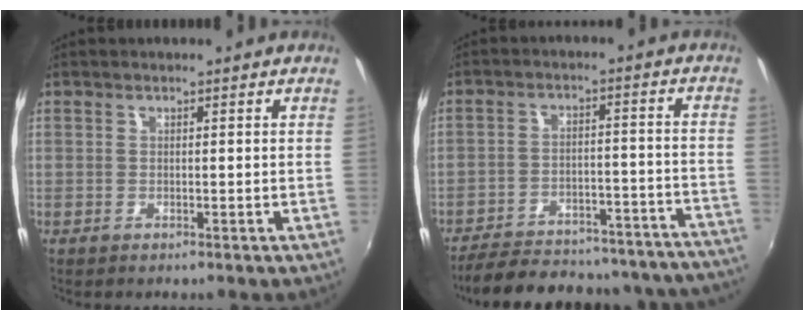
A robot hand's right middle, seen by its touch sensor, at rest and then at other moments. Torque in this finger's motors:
{"motor_torque": [1.09, -1.05, 0.19, 0.11]}